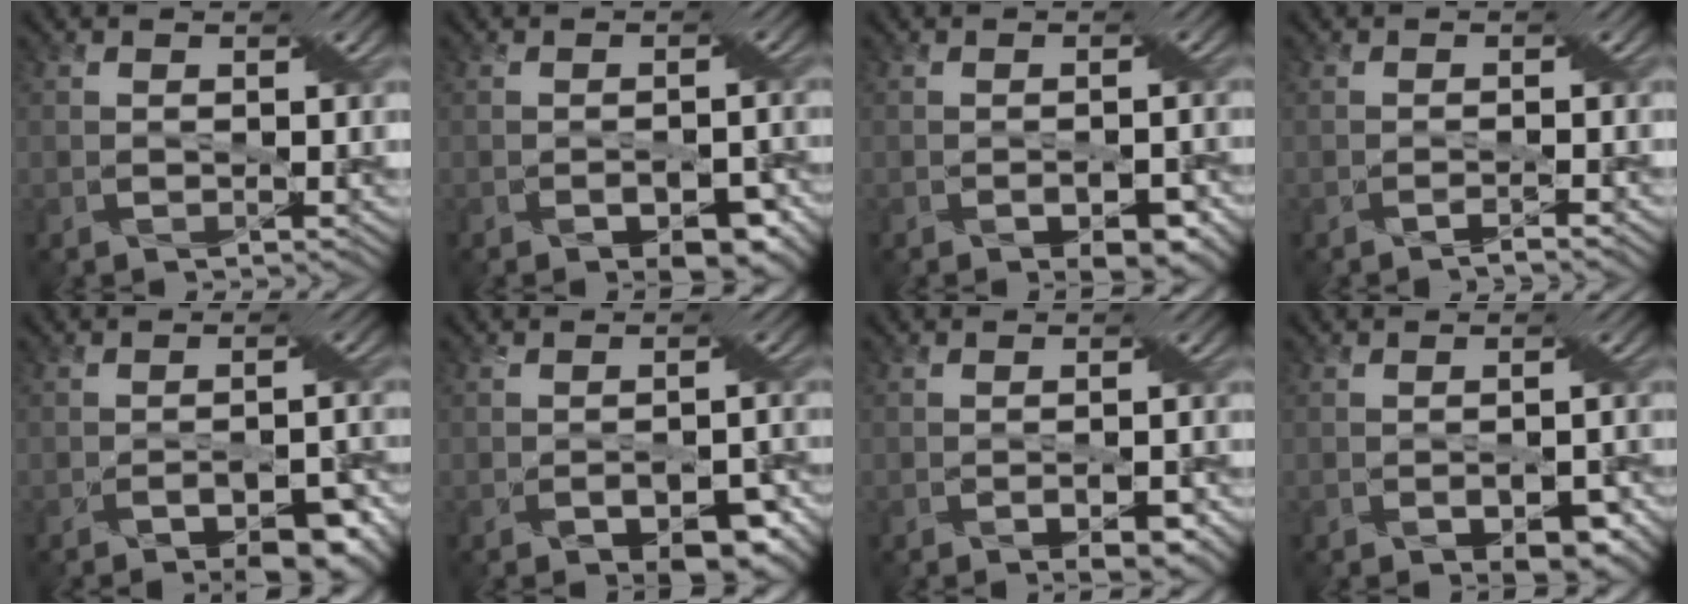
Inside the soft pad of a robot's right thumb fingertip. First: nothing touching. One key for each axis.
{"total": 5.8, "fx": -3.4, "fy": 2.7, "fz": 3.8, "tx": -0.048, "ty": -0.015, "tz": -0.048}
{"total": 4.5, "fx": -2.7, "fy": 1.9, "fz": 3.1, "tx": -0.040, "ty": -0.009, "tz": -0.039}
{"total": 1.4, "fx": -1.3, "fy": -0.5, "fz": 0.3, "tx": -0.007, "ty": 0.005, "tz": -0.025}
{"total": 8.0, "fx": -5.4, "fy": 2.8, "fz": 5.2, "tx": -0.078, "ty": -0.013, "tz": -0.078}
{"total": 7.0, "fx": -4.2, "fy": 3.4, "fz": 4.4, "tx": -0.059, "ty": -0.016, "tz": -0.059}
{"total": 3.8, "fx": -2.2, "fy": 1.2, "fz": 2.8, "tx": -0.040, "ty": -0.006, "tz": -0.030}
{"total": 5.1, "fx": -2.9, "fy": 2.4, "fz": 3.5, "tx": -0.044, "ty": -0.013, "tz": -0.042}